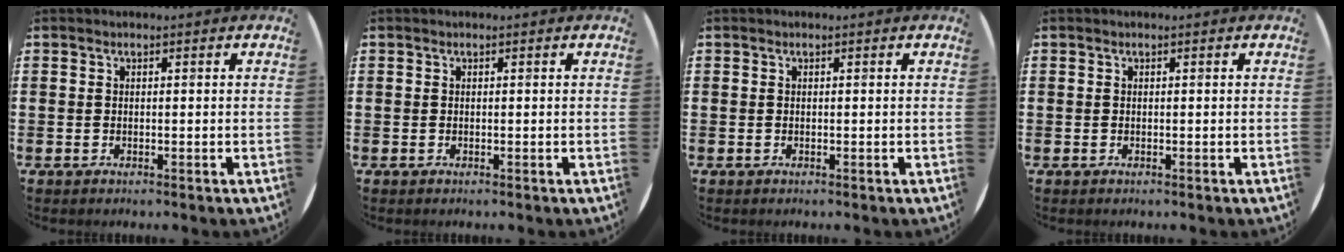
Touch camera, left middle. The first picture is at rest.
{"total": 0.0}
{"total": 0.0}
{"total": 0.0}